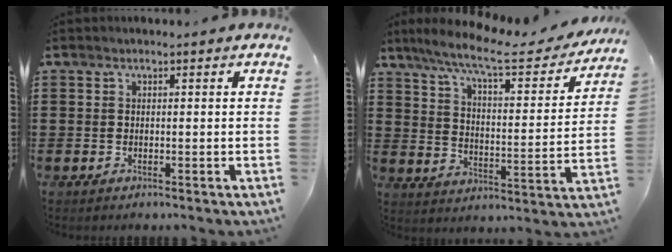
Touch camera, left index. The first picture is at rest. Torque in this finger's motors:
{"motor_torque": [2.14, 0.00, 0.52, 0.21]}